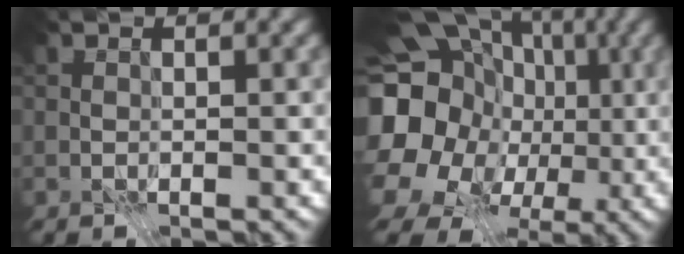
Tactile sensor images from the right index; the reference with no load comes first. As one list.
[{"total": 21.5, "force": [-1.5, 18.5, 10.8], "torque": [-0.214, 0.008, -0.056]}]